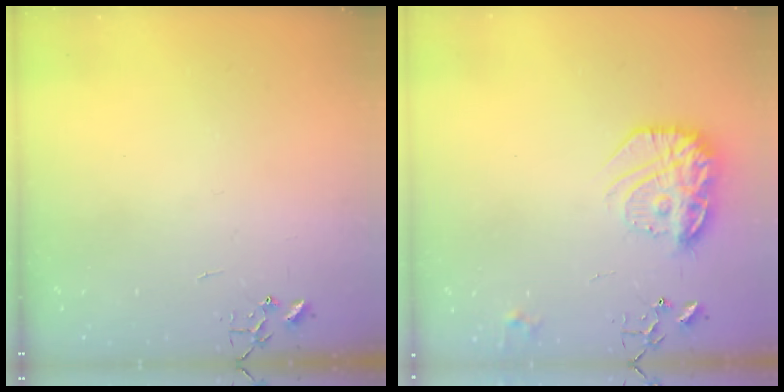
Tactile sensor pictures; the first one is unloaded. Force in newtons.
{"total": 17.3, "press": 17.3, "slide": 1.3}